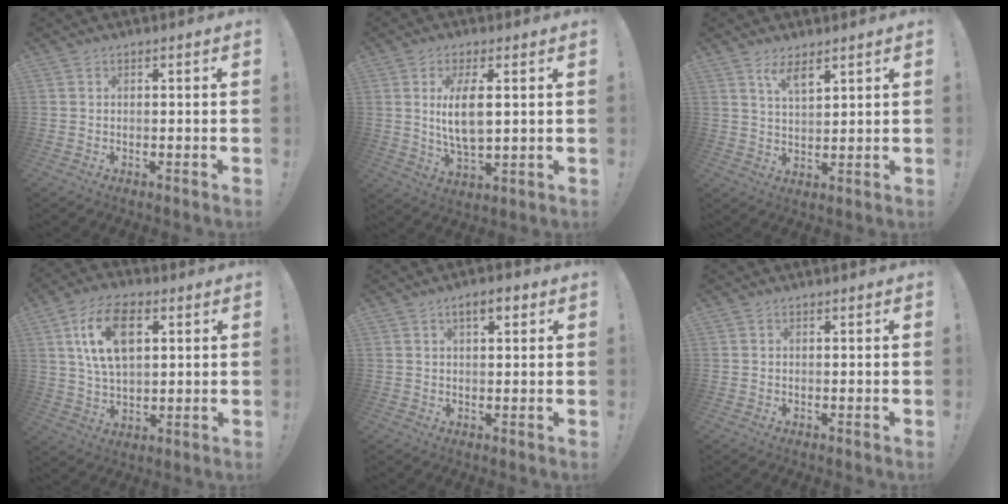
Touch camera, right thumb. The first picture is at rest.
{"total": 9.4, "force": [1.8, 3.7, 8.5], "torque": [-0.167, -0.015, 0.026]}
{"total": 5.7, "force": [4.1, 1.6, 3.6], "torque": [-0.065, -0.024, 0.070]}
{"total": 15.4, "force": [5.4, 8.9, 11.4], "torque": [-0.200, 0.000, 0.094]}
{"total": 4.3, "force": [2.1, 1.6, 3.4], "torque": [-0.051, -0.002, 0.031]}
{"total": 0.0}